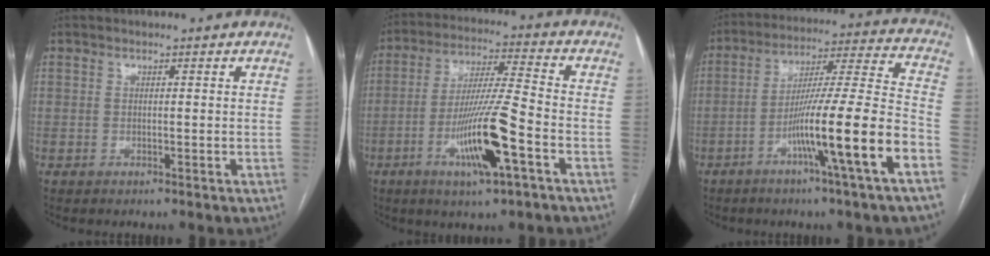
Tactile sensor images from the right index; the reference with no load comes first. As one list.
[{"total": 13.2, "force": [-5.1, 0.4, 12.2], "torque": [-0.233, -0.009, -0.092]}, {"total": 16.5, "force": [-7.1, -1.4, 14.8], "torque": [-0.247, -0.004, -0.120]}]